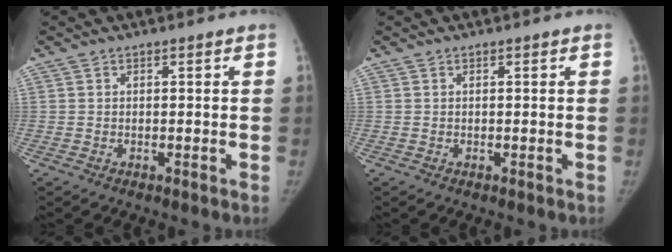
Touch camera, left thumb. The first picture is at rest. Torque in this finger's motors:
{"motor_torque": [0.00, 0.00, 0.20, 0.04, 0.00]}